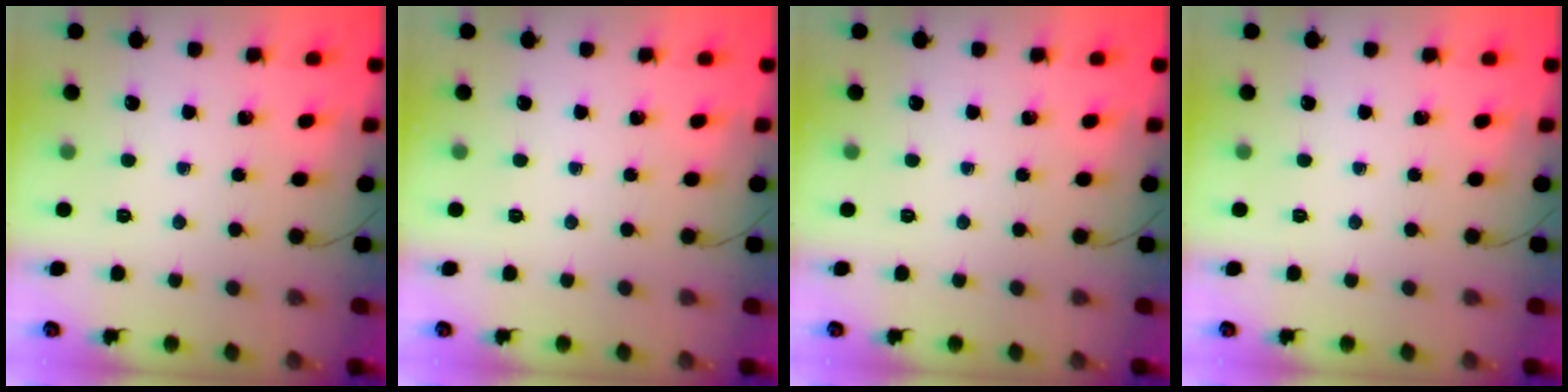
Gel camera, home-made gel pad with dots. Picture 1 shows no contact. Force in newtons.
{"total": 0.0}
{"total": 0.0}
{"total": 0.0}